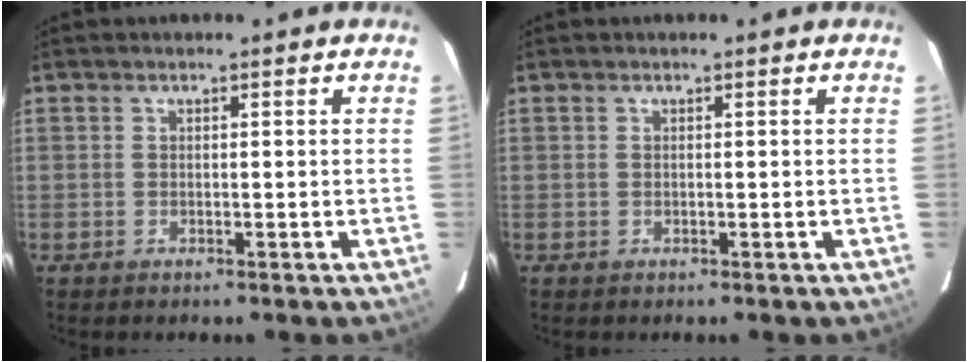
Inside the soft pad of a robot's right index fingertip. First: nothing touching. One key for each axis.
{"total": 0.0}